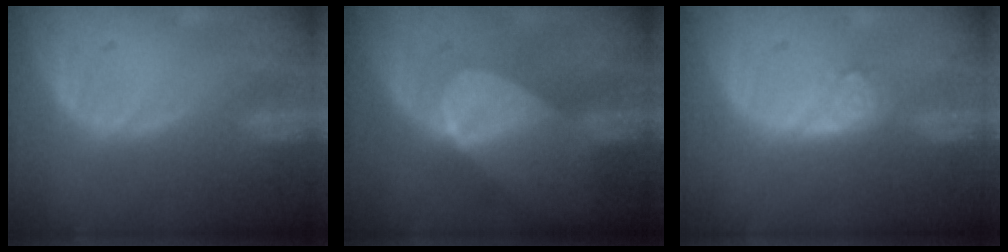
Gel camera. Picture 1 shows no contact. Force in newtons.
{"total": 7.3, "press": 6.8, "slide": 2.7}
{"total": 4.0, "press": 3.4, "slide": 2.2}